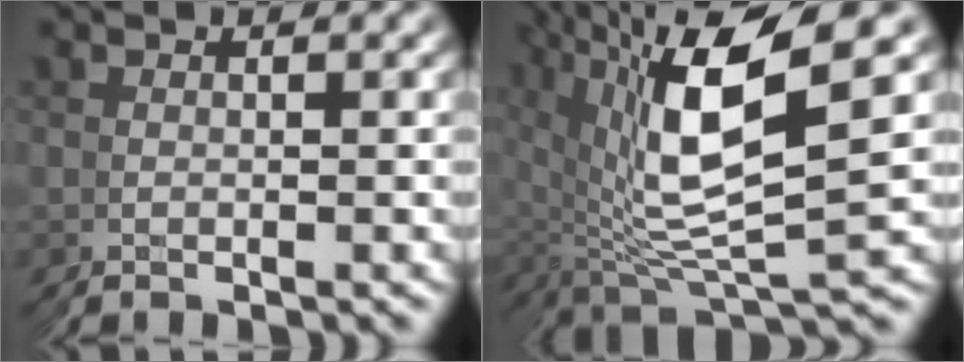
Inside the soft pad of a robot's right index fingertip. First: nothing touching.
{"total": 10.4, "force": [2.6, 4.3, 9.1], "torque": [-0.177, 0.002, 0.052]}